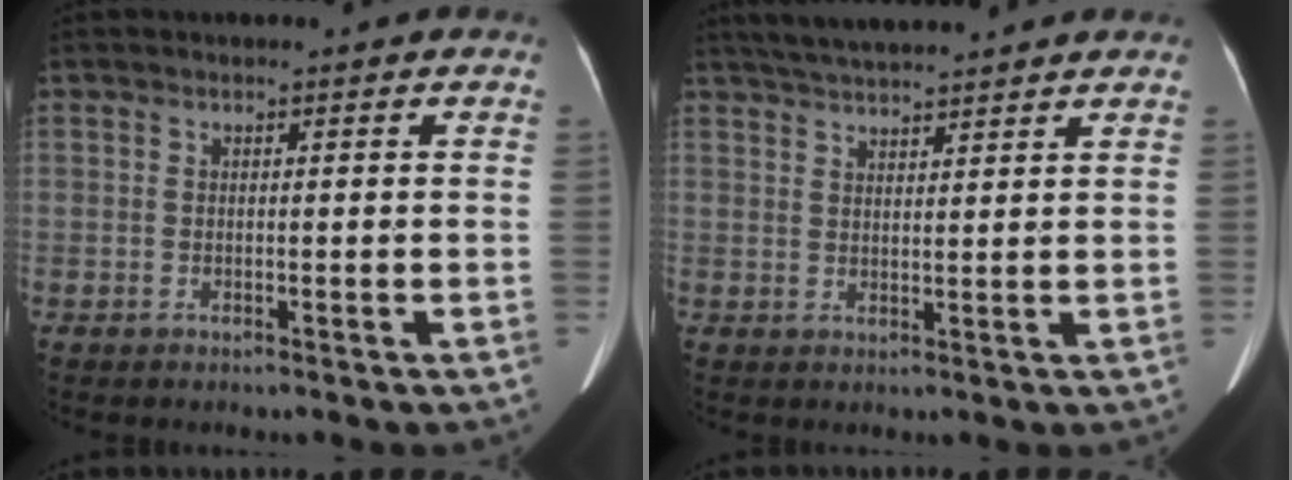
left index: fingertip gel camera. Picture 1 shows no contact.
{"total": 9.2, "force": [8.3, 0.6, 3.8], "torque": [-0.068, 0.033, 0.125]}